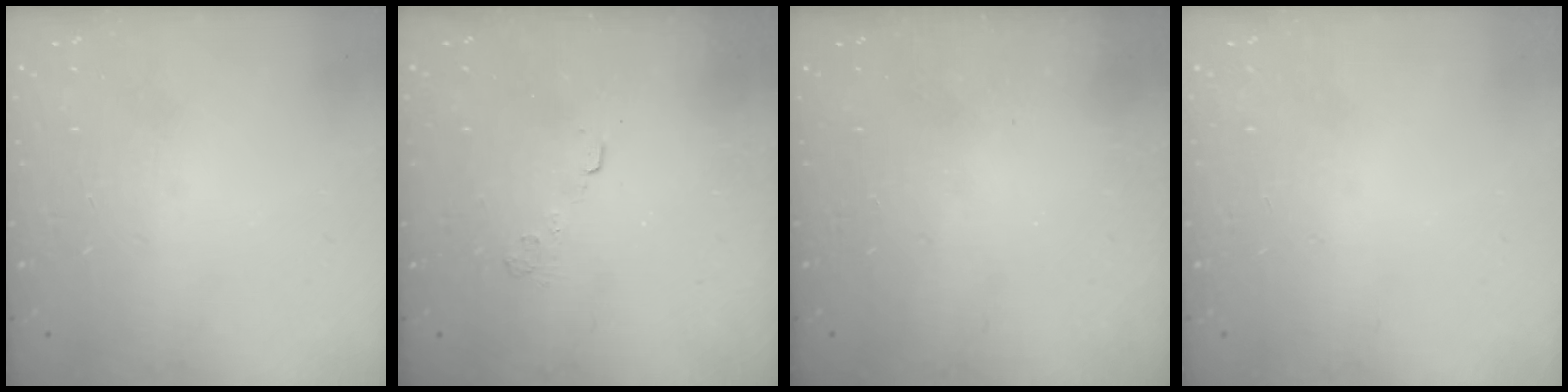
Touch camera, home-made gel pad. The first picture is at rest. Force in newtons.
{"total": 2.7, "press": 2.3, "slide": 1.4}
{"total": 2.3, "press": 2.2, "slide": 0.8}
{"total": 0.0}